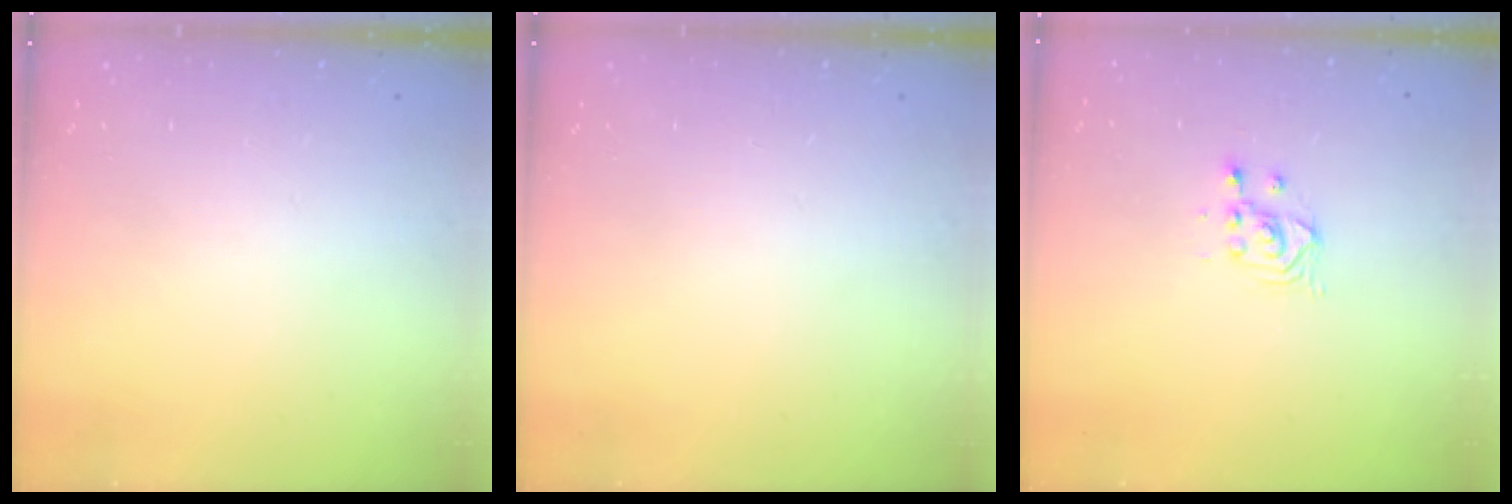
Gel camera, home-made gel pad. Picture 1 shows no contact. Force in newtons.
{"total": 0.0}
{"total": 2.5, "press": 2.5, "slide": 0.2}